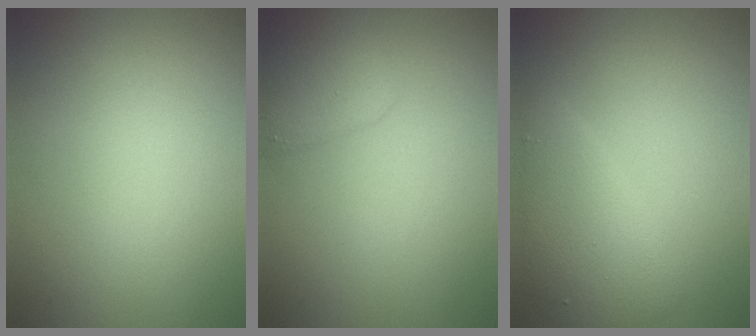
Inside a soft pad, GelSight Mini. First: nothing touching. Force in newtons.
{"total": 2.5, "press": 2.5, "slide": 0.2}
{"total": 3.4, "press": 3.4, "slide": 0.2}